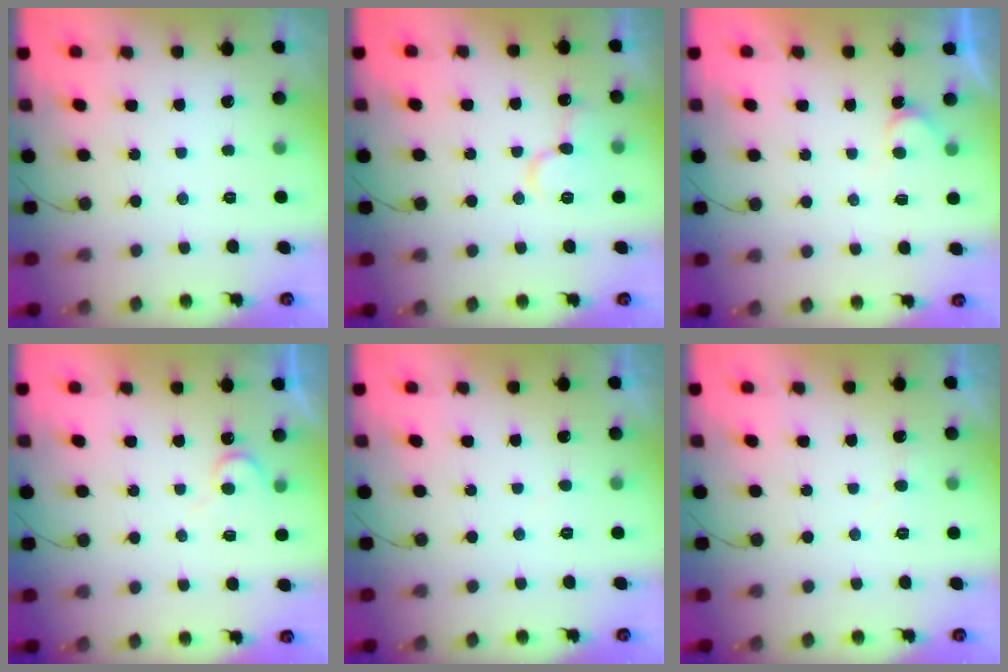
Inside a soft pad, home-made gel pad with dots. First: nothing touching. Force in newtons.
{"total": 10.4, "press": 10.3, "slide": 1.3}
{"total": 3.9, "press": 3.9, "slide": 0.2}
{"total": 5.2, "press": 5.2, "slide": 0.4}
{"total": 2.3, "press": 2.3, "slide": 0.1}
{"total": 3.5, "press": 3.5, "slide": 0.4}